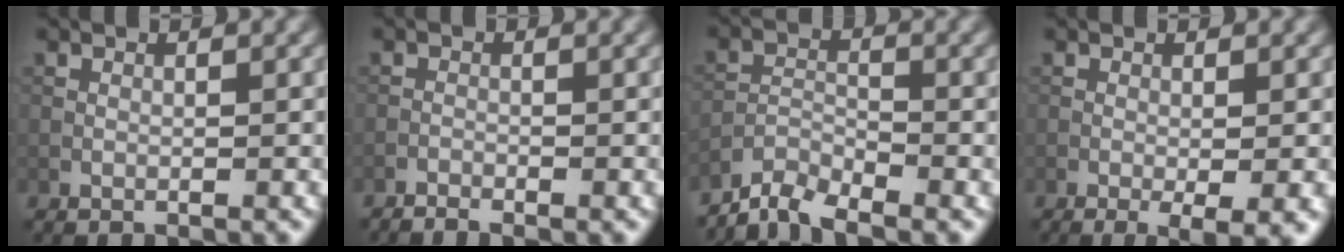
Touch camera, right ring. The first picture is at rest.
{"total": 0.9, "force": [-0.8, -0.1, 0.3], "torque": [-0.015, 0.003, -0.020]}
{"total": 3.2, "force": [-2.9, 0.8, 1.1], "torque": [-0.023, -0.001, -0.063]}
{"total": 3.2, "force": [-1.0, 0.6, 3.0], "torque": [-0.050, -0.001, -0.011]}